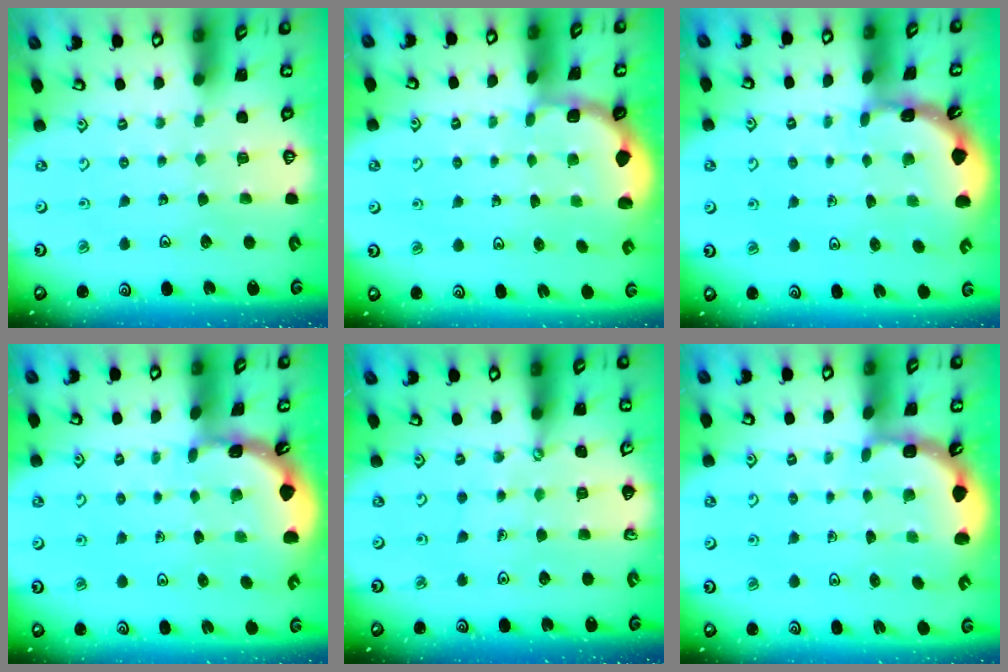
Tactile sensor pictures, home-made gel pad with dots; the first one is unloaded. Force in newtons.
{"total": 1.8, "press": 1.6, "slide": 0.7}
{"total": 1.8, "press": 1.8, "slide": 0.1}
{"total": 1.8, "press": 1.8, "slide": 0.1}
{"total": 3.6, "press": 3.6, "slide": 0.3}
{"total": 2.3, "press": 2.1, "slide": 0.9}